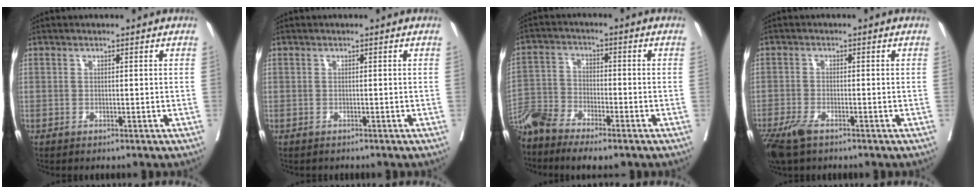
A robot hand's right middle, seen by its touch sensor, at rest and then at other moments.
{"total": 0.7, "force": [-0.7, 0.3, 0.1], "torque": [-0.008, 0.000, -0.012]}
{"total": 10.8, "force": [-8.6, 2.8, 6.0], "torque": [-0.121, -0.012, -0.160]}
{"total": 5.8, "force": [-4.1, 1.9, 3.7], "torque": [-0.072, -0.013, -0.074]}